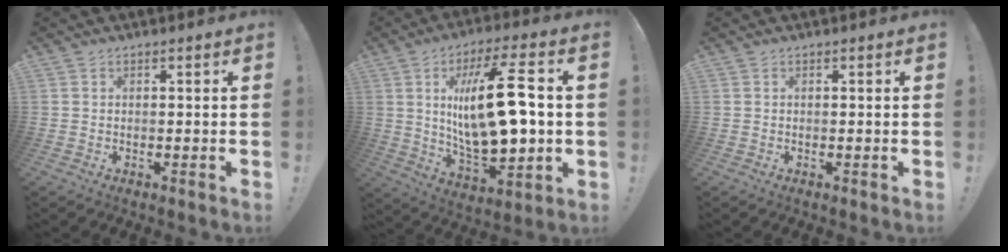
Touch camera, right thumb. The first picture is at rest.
{"total": 22.4, "force": [2.6, 8.5, 20.5], "torque": [-0.356, -0.007, 0.035]}
{"total": 0.0}